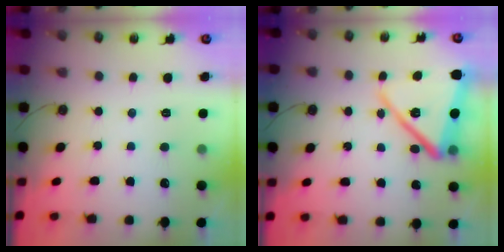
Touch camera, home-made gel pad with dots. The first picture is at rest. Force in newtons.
{"total": 17.4, "press": 16.9, "slide": 4.2}